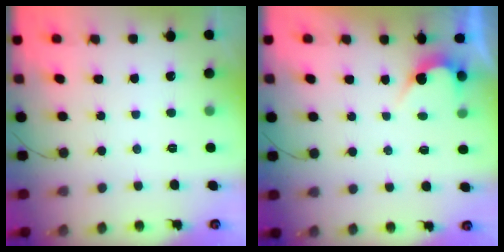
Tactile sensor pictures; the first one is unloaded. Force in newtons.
{"total": 2.7, "press": 2.7, "slide": 0.2}